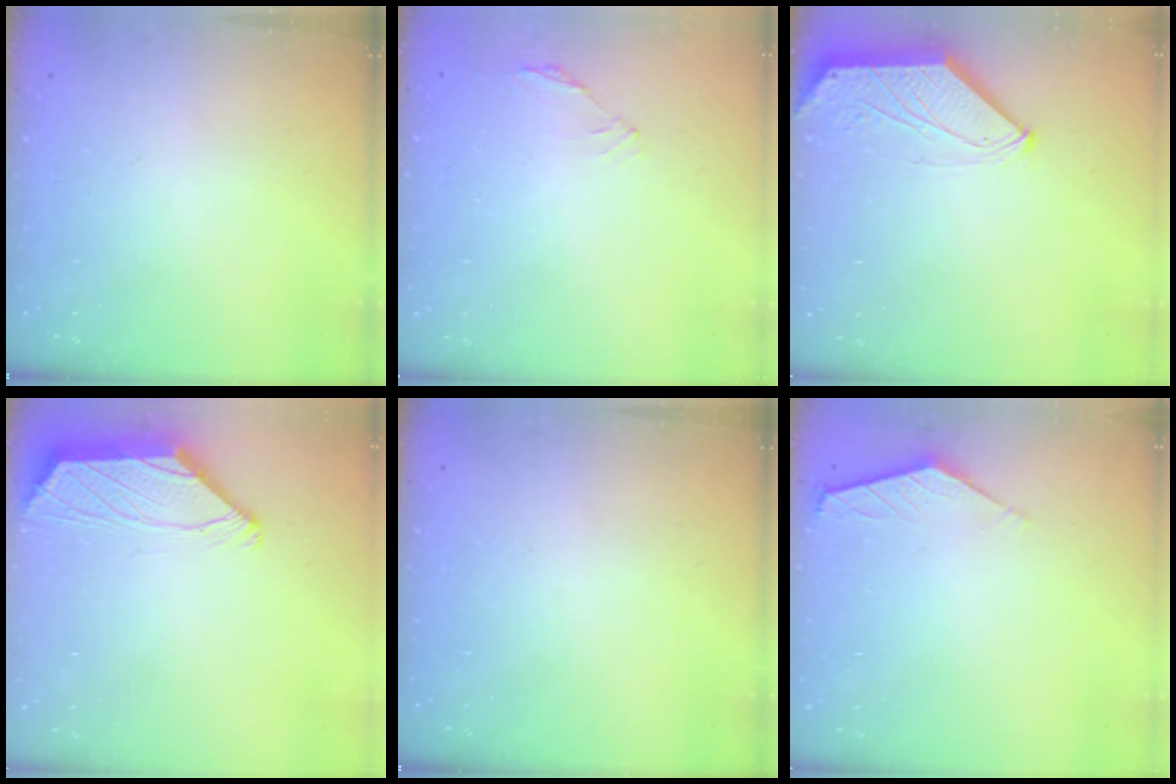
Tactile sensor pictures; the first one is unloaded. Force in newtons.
{"total": 1.2, "press": 1.0, "slide": 0.5}
{"total": 0.5, "press": 0.5, "slide": 0.3}
{"total": 2.0, "press": 1.9, "slide": 0.7}
{"total": 0.0}
{"total": 1.3, "press": 1.3, "slide": 0.3}